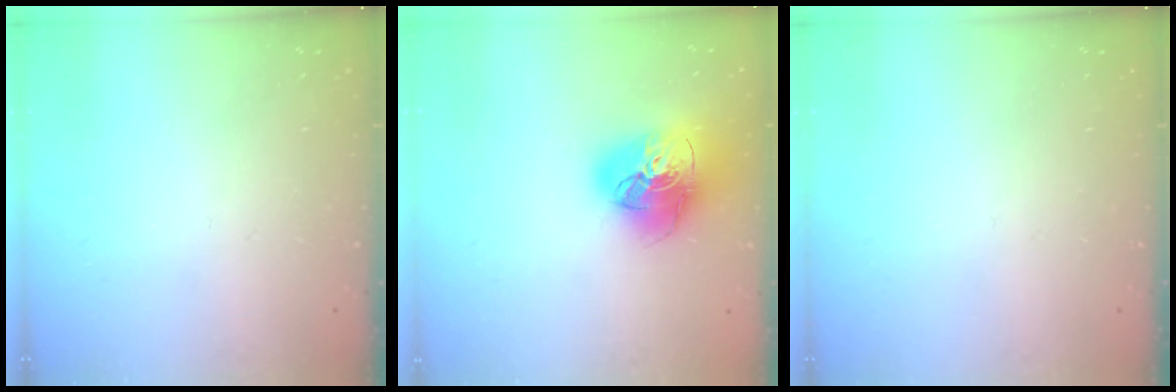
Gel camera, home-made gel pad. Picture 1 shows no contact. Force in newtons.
{"total": 21.8, "press": 21.6, "slide": 2.6}
{"total": 0.0}